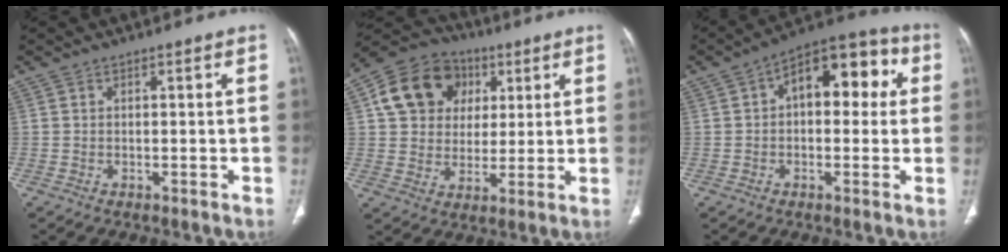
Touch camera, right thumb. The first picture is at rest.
{"total": 15.3, "force": [4.8, 12.7, 7.0], "torque": [-0.100, 0.008, 0.080]}
{"total": 13.7, "force": [2.6, 7.8, 11.0], "torque": [-0.102, 0.038, 0.026]}